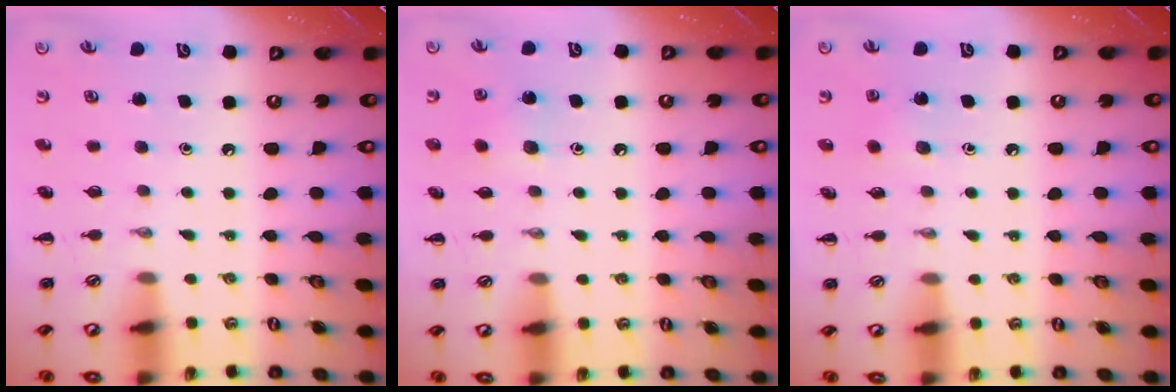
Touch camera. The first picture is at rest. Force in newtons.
{"total": 6.5, "press": 6.3, "slide": 1.7}
{"total": 5.7, "press": 5.5, "slide": 1.5}